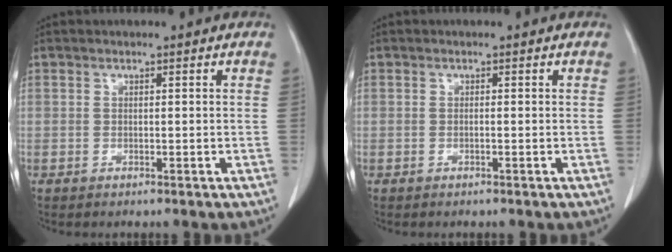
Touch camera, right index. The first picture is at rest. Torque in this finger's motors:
{"motor_torque": [0.03, 0.00, -0.01, 0.01]}